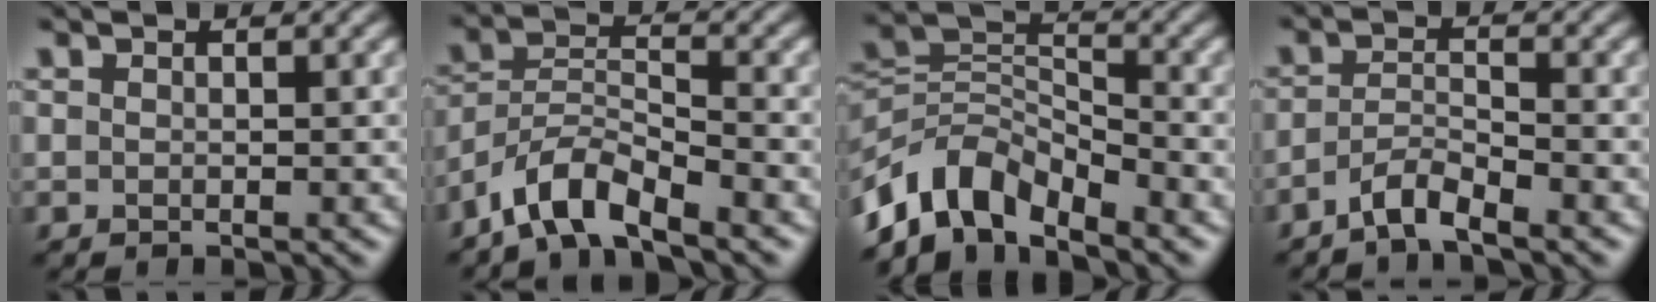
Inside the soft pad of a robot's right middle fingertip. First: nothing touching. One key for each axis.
{"total": 5.1, "fx": -4.1, "fy": 1.3, "fz": 2.8, "tx": -0.050, "ty": 0.002, "tz": -0.086}
{"total": 7.0, "fx": -5.2, "fy": 3.3, "fz": 3.3, "tx": -0.049, "ty": -0.002, "tz": -0.110}
{"total": 2.9, "fx": -2.3, "fy": 0.4, "fz": 1.7, "tx": -0.032, "ty": 0.005, "tz": -0.051}